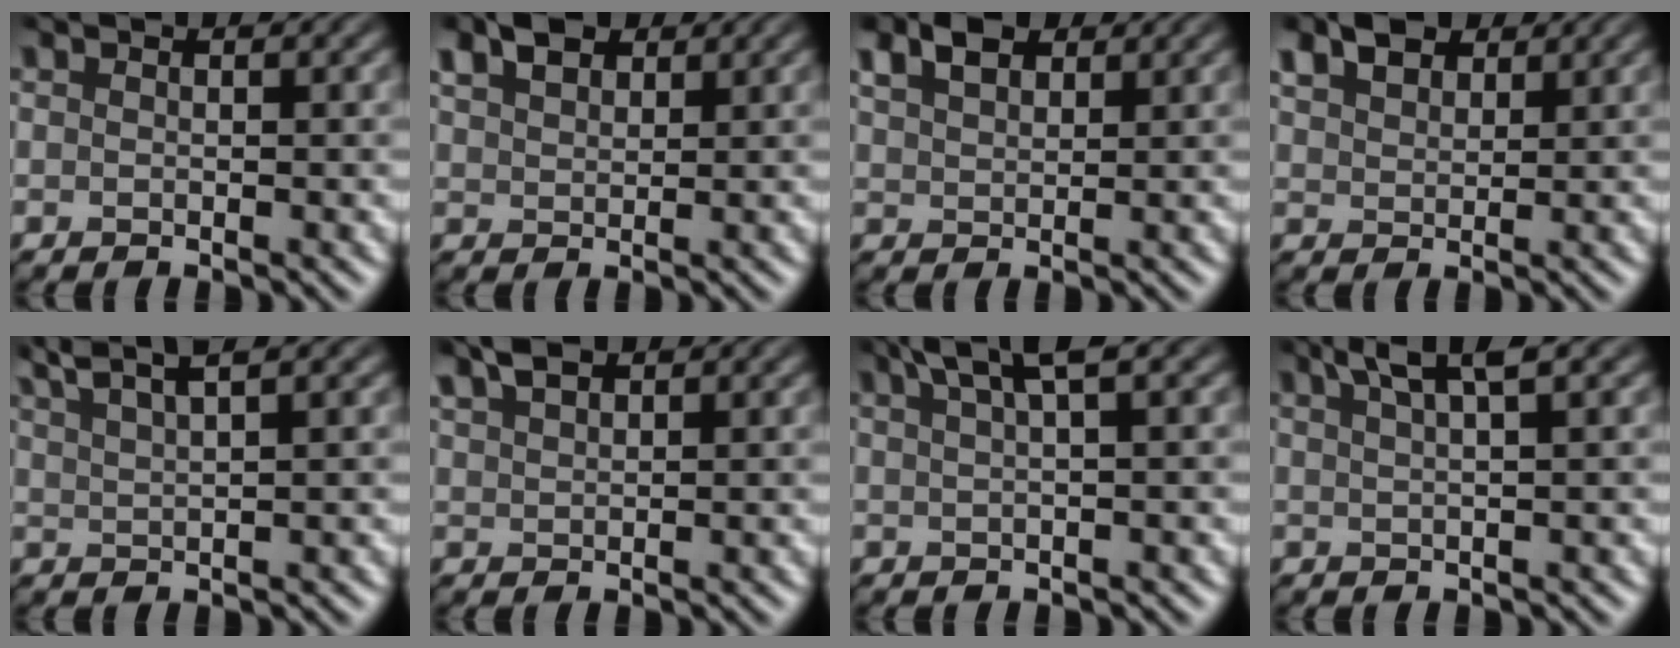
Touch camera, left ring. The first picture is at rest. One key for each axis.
{"total": 3.0, "fx": 1.9, "fy": 1.6, "fz": 1.6, "tx": -0.041, "ty": 0.011, "tz": 0.038}
{"total": 3.3, "fx": 2.0, "fy": 1.8, "fz": 1.9, "tx": -0.047, "ty": 0.011, "tz": 0.040}
{"total": 3.4, "fx": 2.3, "fy": 1.8, "fz": 1.6, "tx": -0.044, "ty": 0.011, "tz": 0.045}
{"total": 4.2, "fx": 3.0, "fy": 0.5, "fz": 2.9, "tx": -0.052, "ty": 0.018, "tz": 0.048}
{"total": 2.6, "fx": 1.8, "fy": 1.0, "fz": 1.6, "tx": -0.039, "ty": 0.014, "tz": 0.038}
{"total": 3.5, "fx": 2.0, "fy": 0.3, "fz": 2.8, "tx": -0.051, "ty": 0.015, "tz": 0.038}
{"total": 3.2, "fx": 2.0, "fy": 0.2, "fz": 2.5, "tx": -0.043, "ty": 0.011, "tz": 0.036}